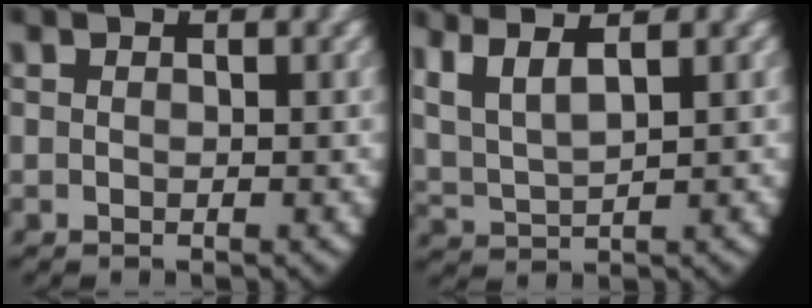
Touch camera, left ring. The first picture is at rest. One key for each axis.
{"total": 7.6, "fx": 2.9, "fy": 5.4, "fz": 4.5, "tx": -0.116, "ty": 0.004, "tz": 0.044}